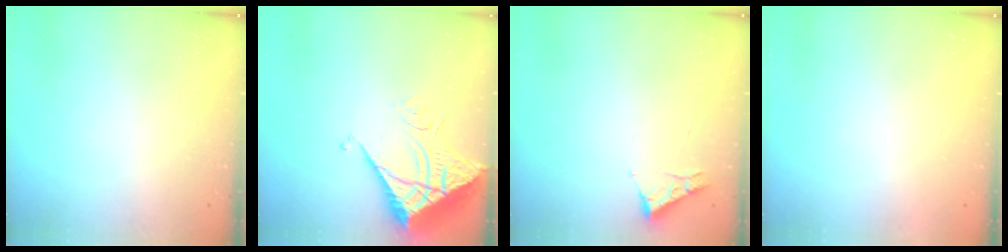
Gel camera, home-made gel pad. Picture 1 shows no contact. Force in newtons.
{"total": 8.4, "press": 8.4, "slide": 1.0}
{"total": 3.3, "press": 3.3, "slide": 0.5}
{"total": 1.7, "press": 1.7, "slide": 0.1}